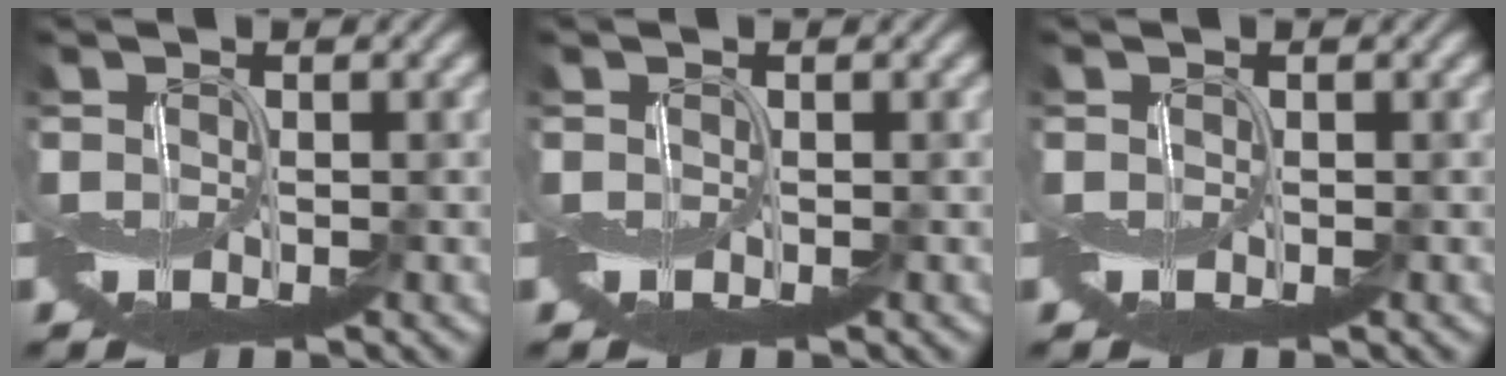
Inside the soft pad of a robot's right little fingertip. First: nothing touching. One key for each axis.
{"total": 0.0}
{"total": 0.0}